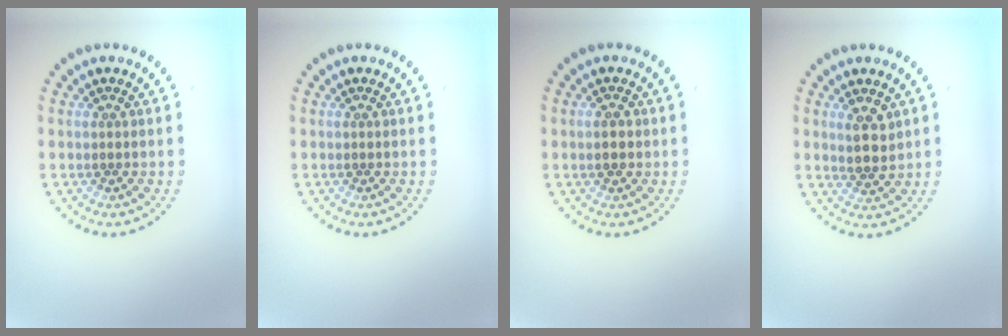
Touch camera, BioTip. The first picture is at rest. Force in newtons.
{"total": 0.0}
{"total": 2.2, "press": 2.2, "slide": 0.2}
{"total": 2.5, "press": 2.4, "slide": 0.9}